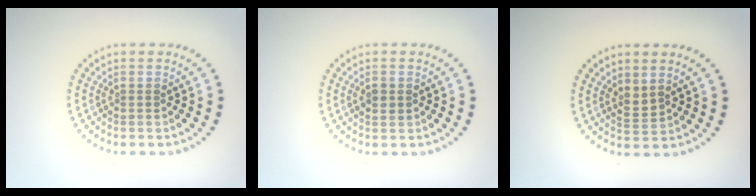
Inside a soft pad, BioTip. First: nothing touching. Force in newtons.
{"total": 0.9, "press": 0.9, "slide": 0.0}
{"total": 1.4, "press": 1.2, "slide": 0.7}